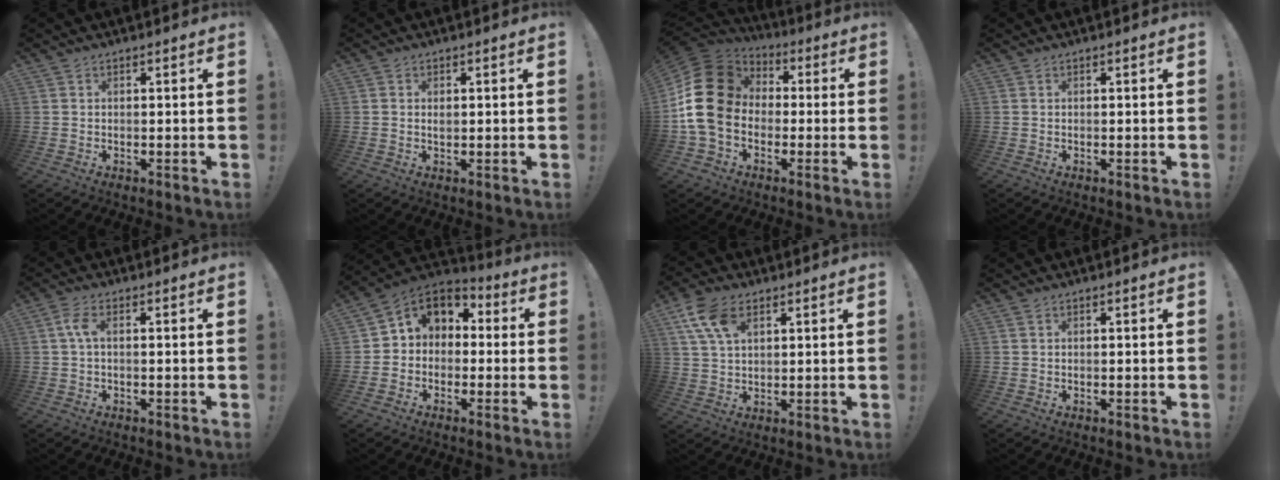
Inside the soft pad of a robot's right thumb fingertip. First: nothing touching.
{"total": 0.8, "force": [0.2, 0.7, 0.4], "torque": [-0.006, 0.003, 0.003]}
{"total": 19.2, "force": [-0.1, 15.0, 12.0], "torque": [-0.216, 0.017, 0.007]}
{"total": 0.0}
{"total": 4.3, "force": [0.4, 1.5, 4.0], "torque": [-0.084, 0.005, 0.005]}
{"total": 6.9, "force": [0.4, 6.2, 3.0], "torque": [-0.042, 0.004, 0.014]}
{"total": 9.7, "force": [4.7, 5.5, 6.4], "torque": [-0.121, -0.009, 0.092]}
{"total": 0.0}